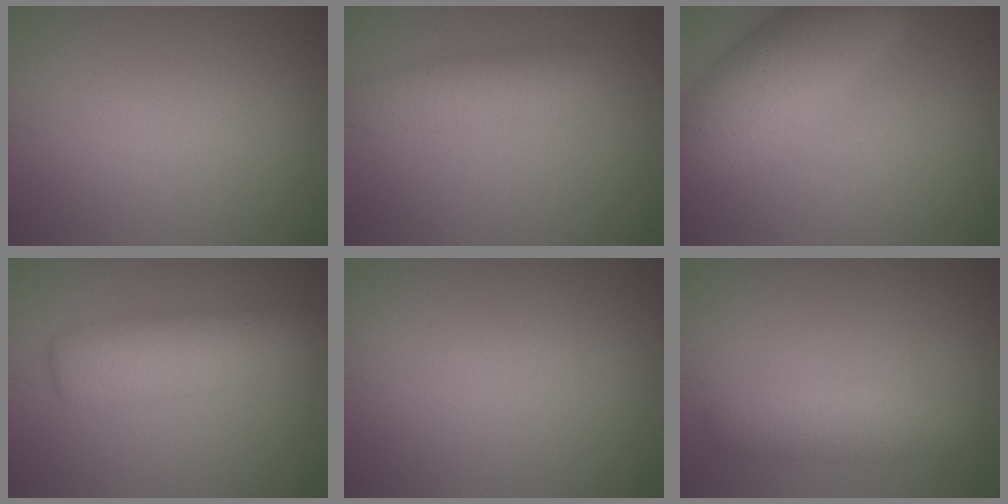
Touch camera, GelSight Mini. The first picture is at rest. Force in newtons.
{"total": 2.8, "press": 2.8, "slide": 0.1}
{"total": 7.8, "press": 7.8, "slide": 0.2}
{"total": 4.9, "press": 4.9, "slide": 0.1}
{"total": 0.0}
{"total": 2.7, "press": 2.7, "slide": 0.1}